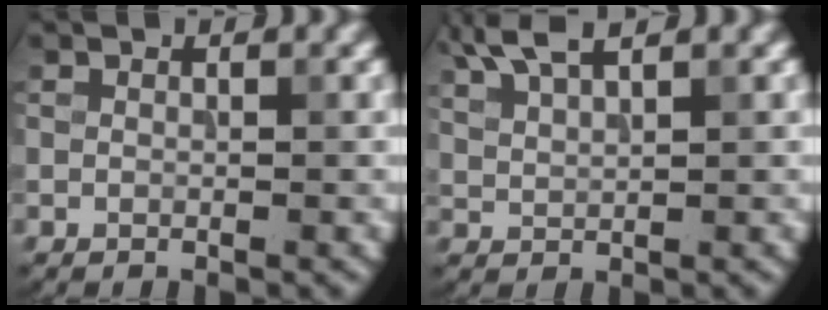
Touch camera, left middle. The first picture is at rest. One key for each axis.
{"total": 3.8, "fx": 2.9, "fy": 0.8, "fz": 2.3, "tx": -0.051, "ty": 0.012, "tz": 0.060}